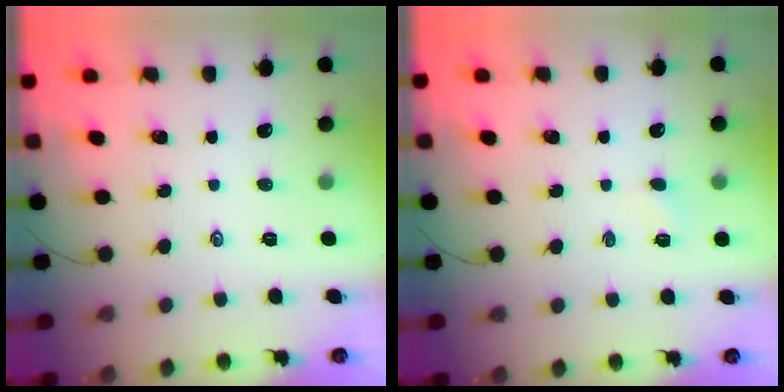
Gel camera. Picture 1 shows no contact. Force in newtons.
{"total": 1.6, "press": 1.5, "slide": 0.5}